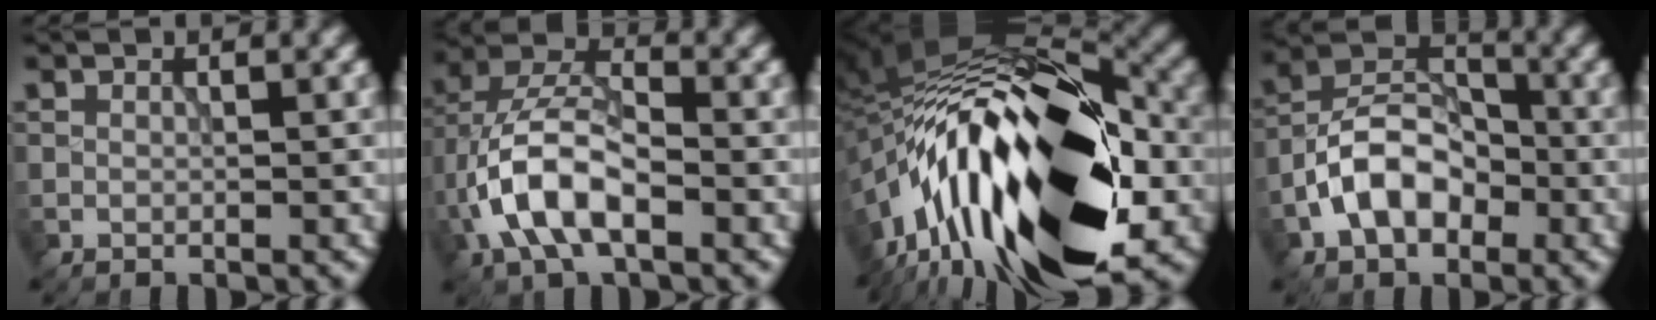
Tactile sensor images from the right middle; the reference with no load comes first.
{"total": 8.2, "force": [-2.9, 4.0, 6.5], "torque": [-0.135, 0.012, -0.065]}
{"total": 18.4, "force": [-6.0, 8.5, 15.2], "torque": [-0.263, 0.012, -0.116]}
{"total": 6.7, "force": [-2.9, 4.3, 4.3], "torque": [-0.075, 0.011, -0.060]}